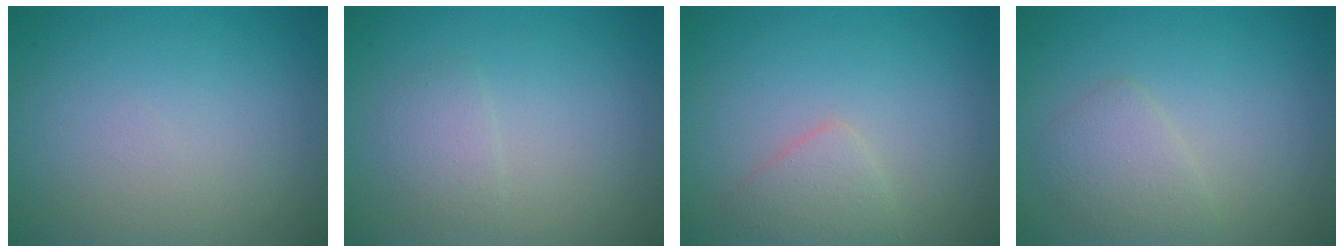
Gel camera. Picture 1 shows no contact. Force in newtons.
{"total": 1.3, "press": 1.3, "slide": 0.0}
{"total": 1.9, "press": 1.9, "slide": 0.1}
{"total": 2.2, "press": 2.2, "slide": 0.0}